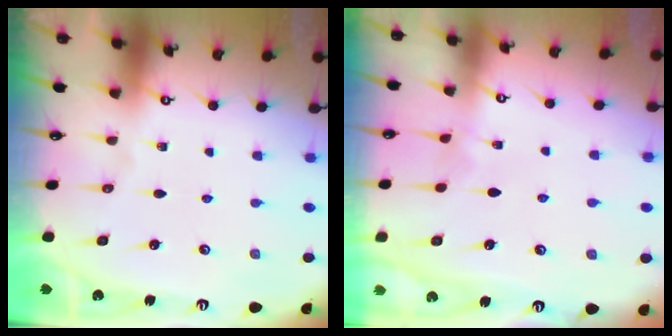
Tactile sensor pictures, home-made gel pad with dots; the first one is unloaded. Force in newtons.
{"total": 3.2, "press": 3.2, "slide": 0.3}